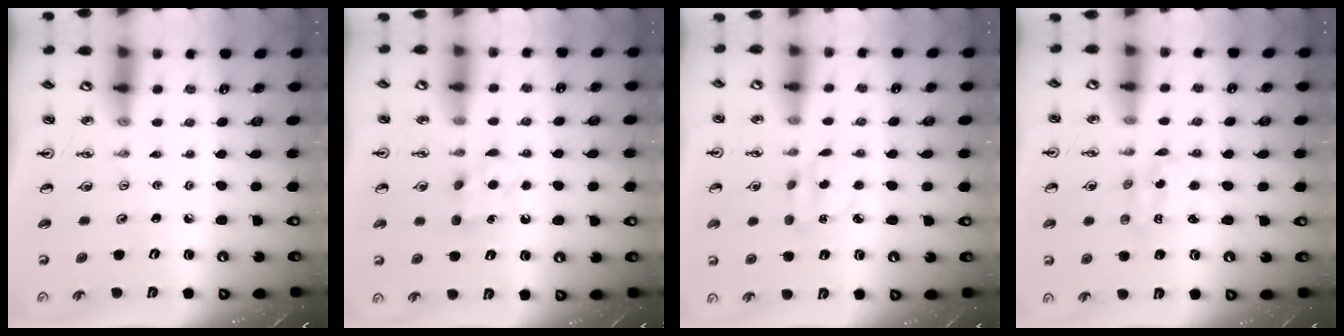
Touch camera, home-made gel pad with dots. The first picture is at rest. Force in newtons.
{"total": 7.2, "press": 7.2, "slide": 0.7}
{"total": 3.0, "press": 2.9, "slide": 0.6}
{"total": 2.3, "press": 2.3, "slide": 0.1}